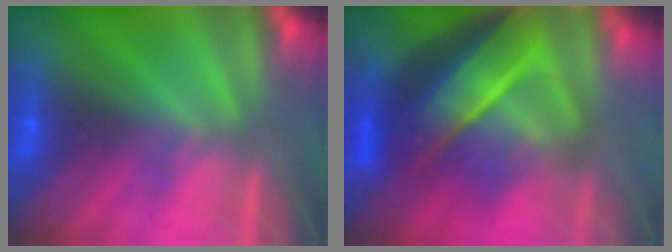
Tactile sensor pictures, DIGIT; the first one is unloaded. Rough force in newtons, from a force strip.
{"total": 7.3}